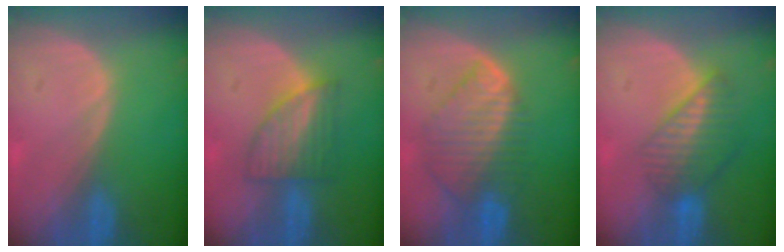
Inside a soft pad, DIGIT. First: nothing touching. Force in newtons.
{"total": 5.9, "press": 5.9, "slide": 0.4}
{"total": 8.6, "press": 7.6, "slide": 4.1}
{"total": 7.0, "press": 6.0, "slide": 3.5}